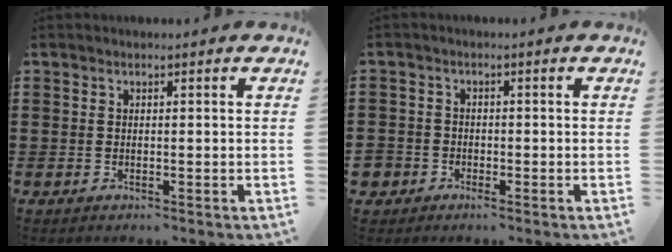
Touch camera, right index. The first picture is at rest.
{"total": 2.1, "force": [-1.6, 1.3, 0.0], "torque": [-0.017, -0.006, -0.038]}